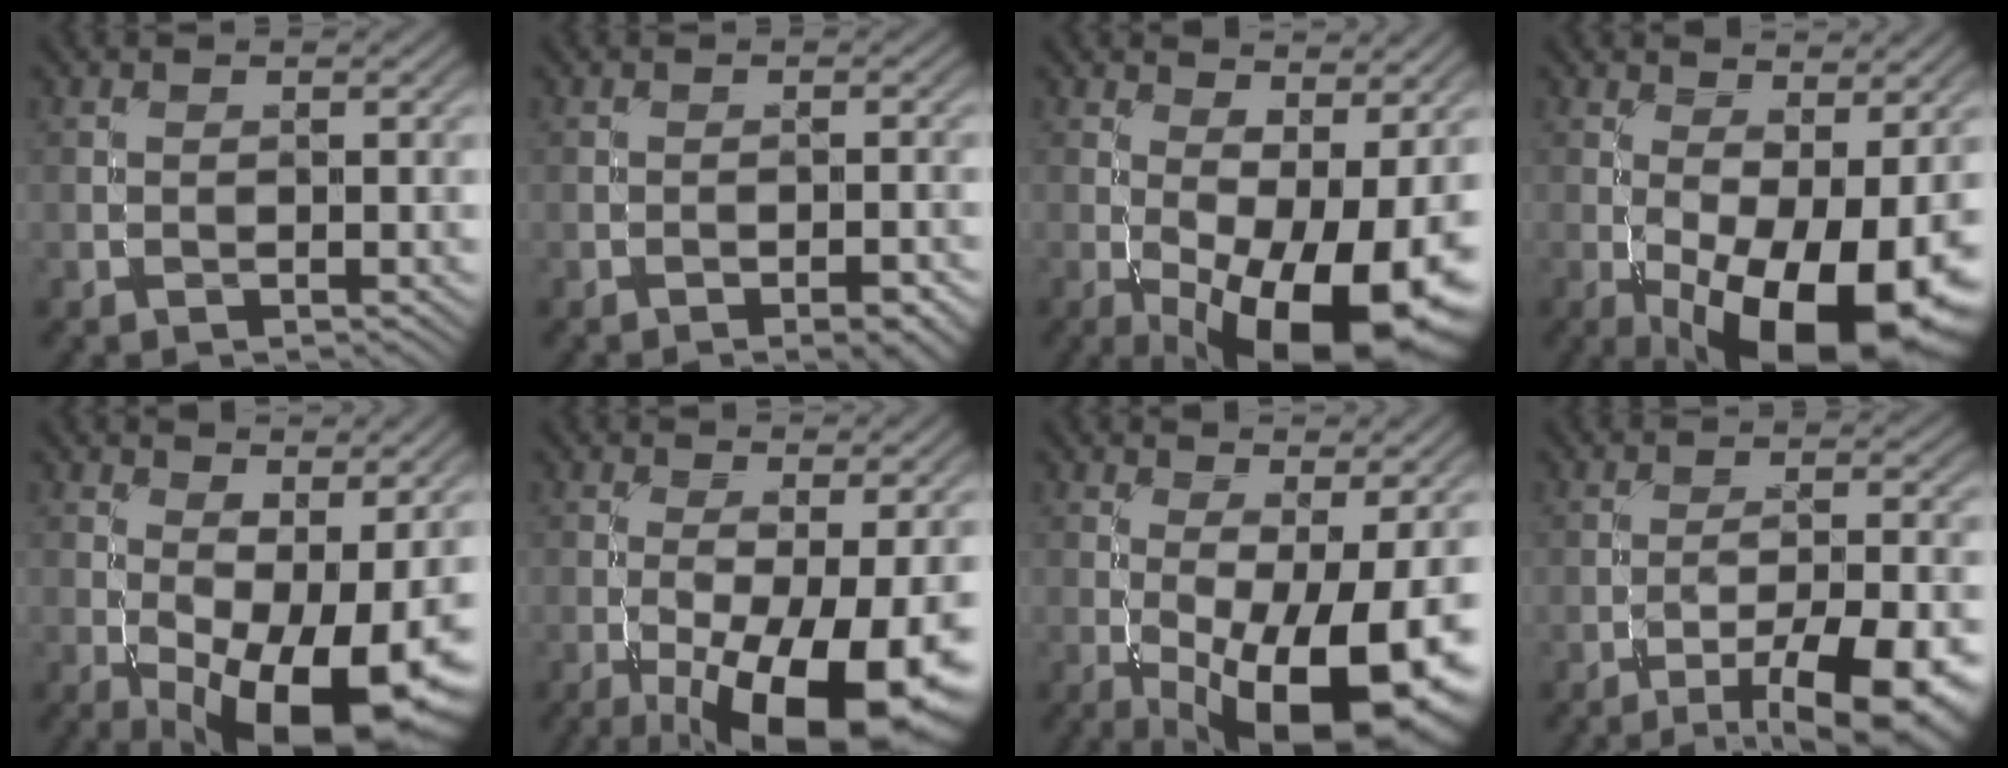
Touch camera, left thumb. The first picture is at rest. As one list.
[{"total": 2.8, "force": [-1.7, 0.8, 2.2], "torque": [-0.029, 0.006, -0.023]}, {"total": 14.8, "force": [-3.7, 5.6, 13.2], "torque": [-0.192, -0.011, -0.042]}, {"total": 14.4, "force": [-4.4, 5.4, 12.5], "torque": [-0.191, -0.015, -0.057]}, {"total": 13.4, "force": [-3.4, 5.2, 11.8], "torque": [-0.173, -0.008, -0.039]}, {"total": 14.1, "force": [-5.7, 4.0, 12.2], "torque": [-0.188, -0.020, -0.083]}, {"total": 14.3, "force": [-4.2, 4.5, 12.9], "torque": [-0.192, -0.009, -0.056]}, {"total": 11.9, "force": [-7.3, 3.1, 8.9], "torque": [-0.127, -0.001, -0.095]}]